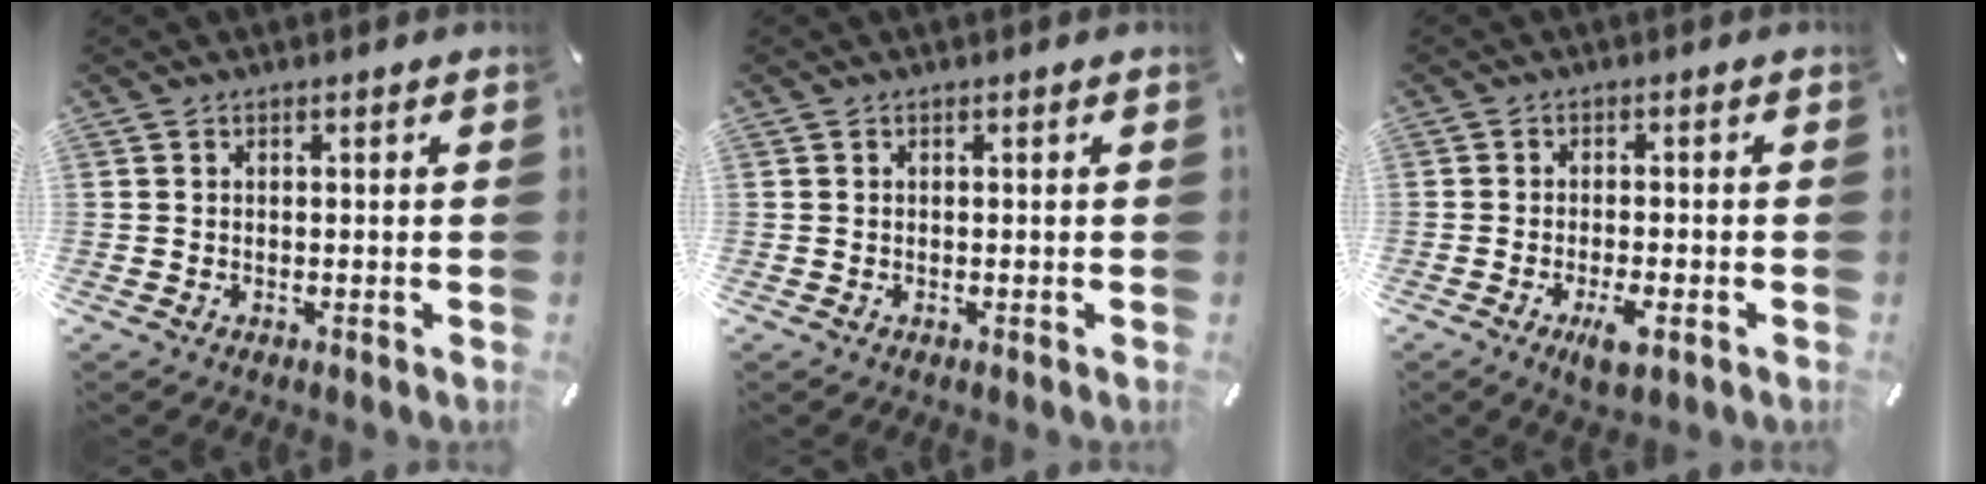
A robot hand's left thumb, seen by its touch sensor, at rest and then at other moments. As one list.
[{"total": 0.0}, {"total": 5.2, "force": [-2.4, 1.7, 4.3], "torque": [-0.077, 0.003, -0.040]}]